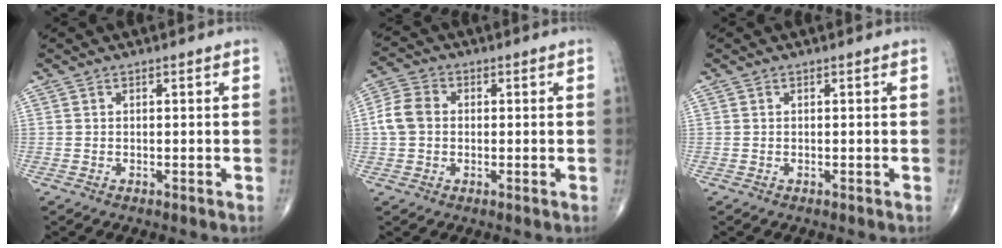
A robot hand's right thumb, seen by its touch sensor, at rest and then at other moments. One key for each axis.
{"total": 6.0, "fx": 0.1, "fy": 4.7, "fz": 3.7, "tx": -0.073, "ty": 0.016, "tz": -0.005}
{"total": 0.0}